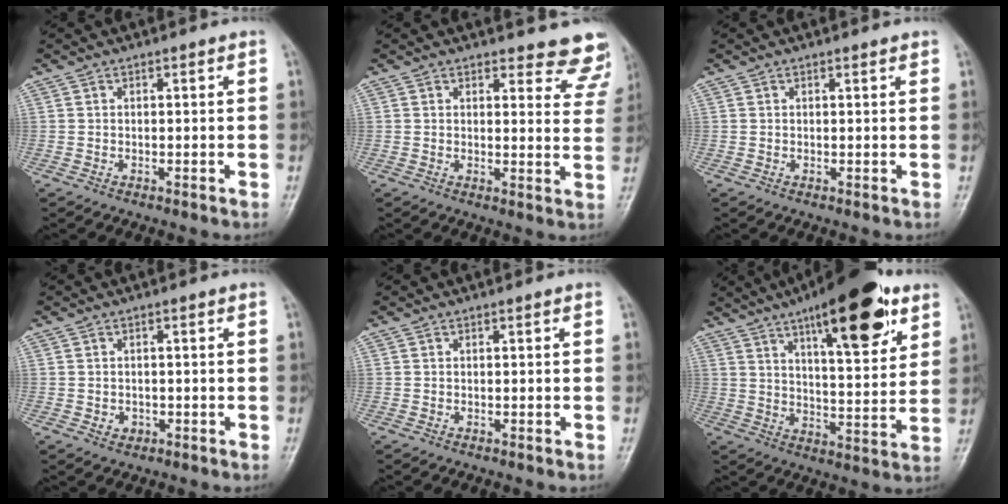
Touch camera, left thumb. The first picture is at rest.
{"total": 9.7, "force": [9.3, 2.9, 1.0], "torque": [0.043, -0.070, 0.073]}
{"total": 0.7, "force": [0.5, 0.1, 0.4], "torque": [-0.007, -0.003, 0.007]}
{"total": 1.7, "force": [-0.4, 1.5, 0.7], "torque": [-0.003, 0.003, -0.002]}
{"total": 0.0}
{"total": 20.3, "force": [11.3, 6.4, 15.5], "torque": [-0.202, -0.039, 0.171]}